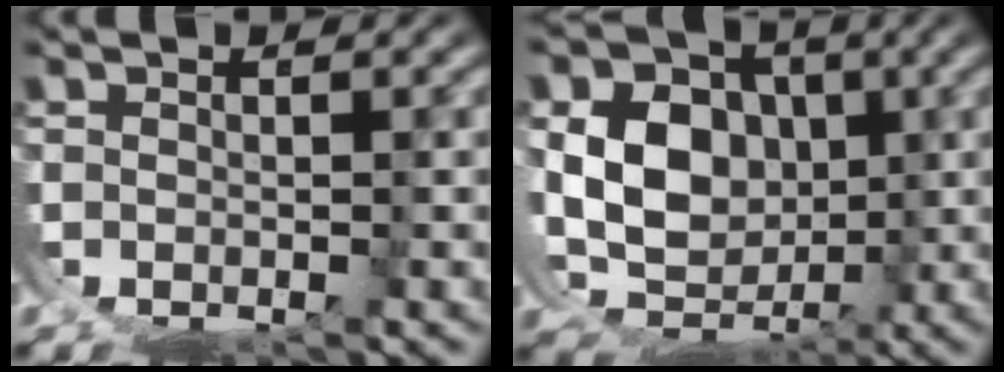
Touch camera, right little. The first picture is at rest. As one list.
[{"total": 12.5, "force": [-0.9, 10.1, 7.4], "torque": [-0.139, -0.048, -0.001]}]